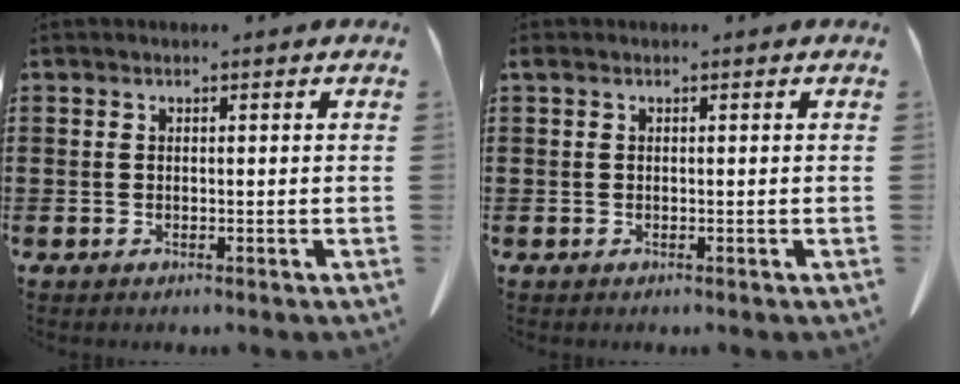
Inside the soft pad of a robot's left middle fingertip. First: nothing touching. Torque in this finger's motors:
{"motor_torque": [0.32, -0.23, 0.07, 0.04]}